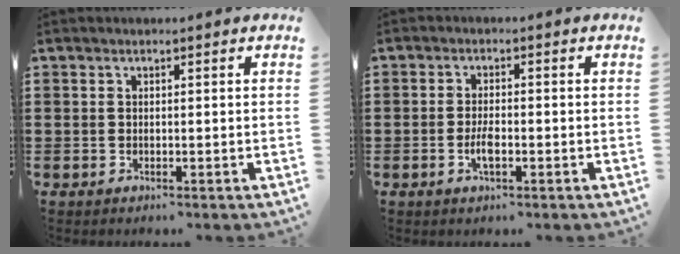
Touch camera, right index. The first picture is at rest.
{"total": 3.0, "force": [-1.1, 0.7, 2.7], "torque": [-0.056, -0.005, -0.021]}